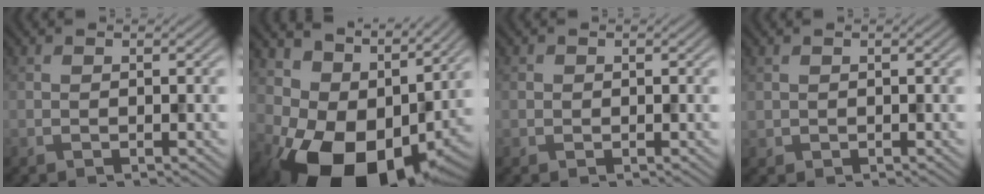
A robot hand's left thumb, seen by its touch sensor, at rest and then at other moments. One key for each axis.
{"total": 15.2, "fx": -0.5, "fy": 10.4, "fz": 11.1, "tx": -0.199, "ty": -0.029, "tz": 0.011}
{"total": 0.6, "fx": 0.0, "fy": 0.6, "fz": 0.0, "tx": 0.001, "ty": -0.003, "tz": -0.002}
{"total": 0.6, "fx": 0.4, "fy": 0.5, "fz": 0.1, "tx": -0.004, "ty": -0.003, "tz": 0.012}